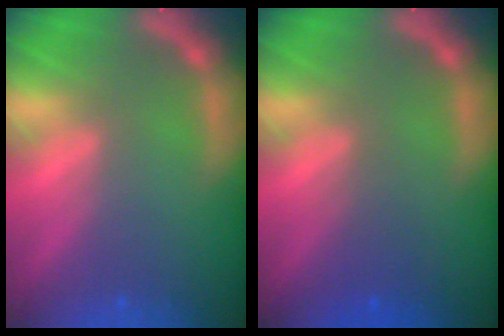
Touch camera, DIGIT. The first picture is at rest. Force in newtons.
{"total": 2.0}